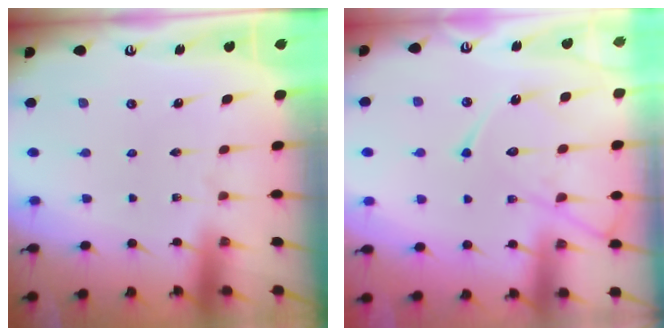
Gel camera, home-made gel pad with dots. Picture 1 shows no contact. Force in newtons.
{"total": 13.3, "press": 13.2, "slide": 1.2}